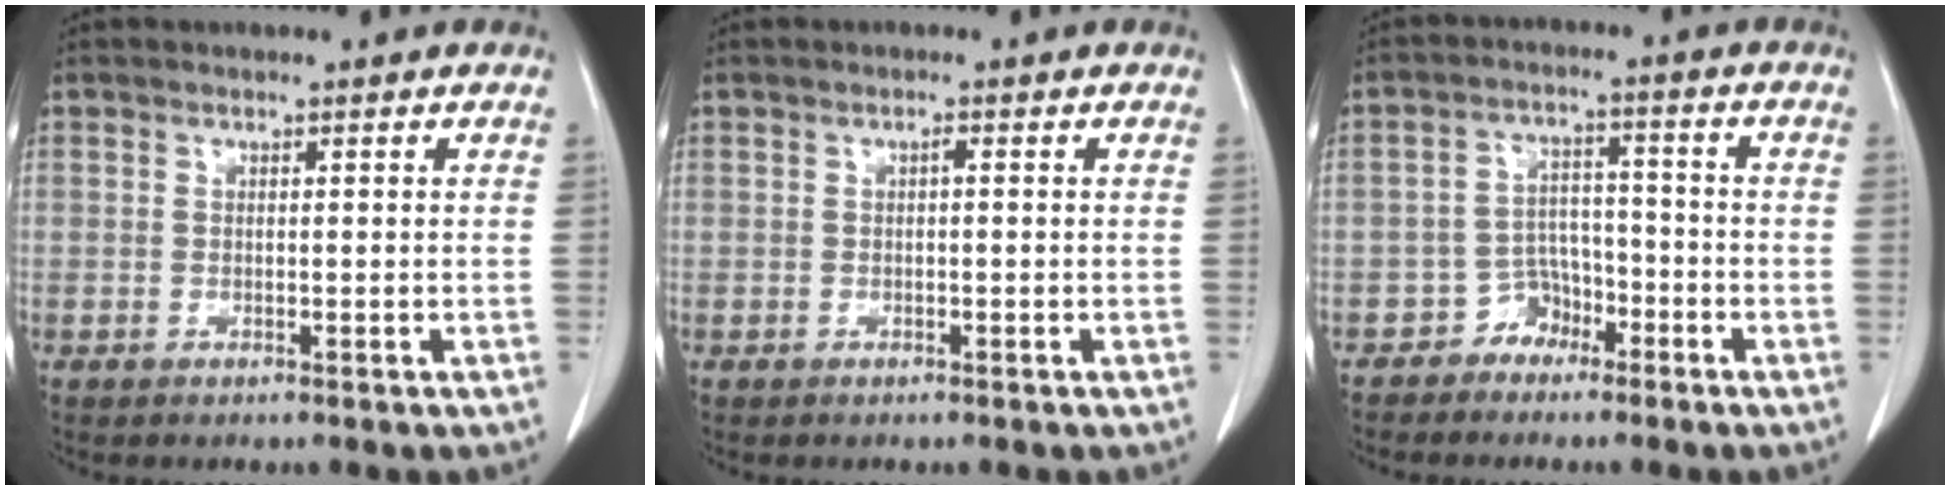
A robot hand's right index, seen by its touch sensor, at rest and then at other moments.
{"total": 0.5, "force": [0.0, 0.1, 0.5], "torque": [-0.009, 0.002, 0.000]}
{"total": 4.5, "force": [-3.0, 3.3, 0.7], "torque": [-0.002, 0.016, -0.051]}